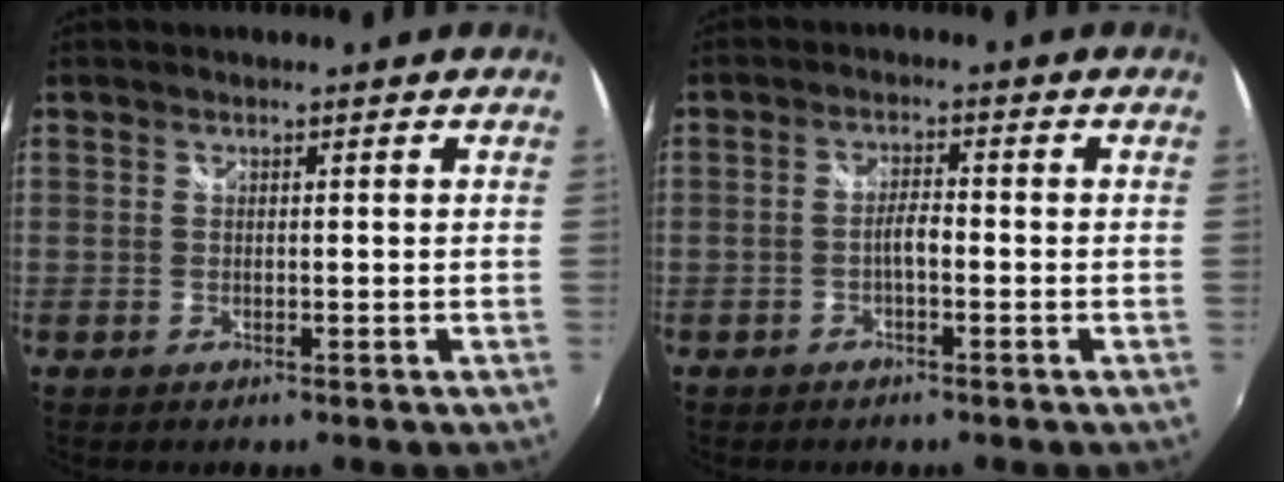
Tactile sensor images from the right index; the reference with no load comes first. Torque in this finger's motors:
{"motor_torque": [0.48, -0.16, 0.24, 0.07]}